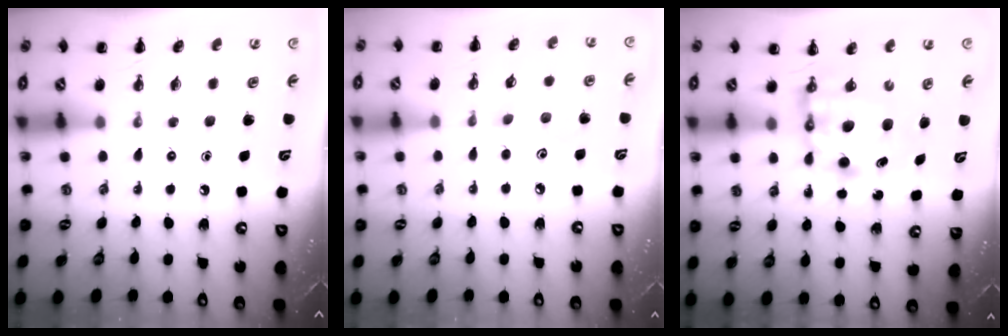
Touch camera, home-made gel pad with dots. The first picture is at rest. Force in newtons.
{"total": 4.3, "press": 4.3, "slide": 0.9}
{"total": 7.5, "press": 7.4, "slide": 1.4}